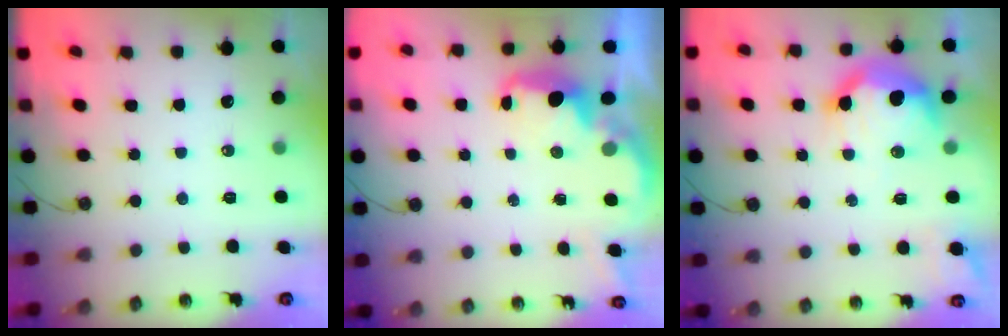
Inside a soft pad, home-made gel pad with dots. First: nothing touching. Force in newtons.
{"total": 2.9, "press": 2.9, "slide": 0.5}
{"total": 18.9, "press": 18.8, "slide": 1.7}